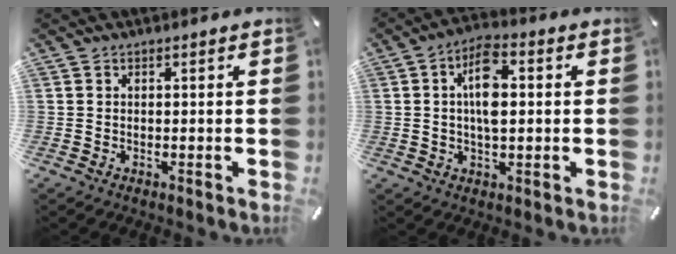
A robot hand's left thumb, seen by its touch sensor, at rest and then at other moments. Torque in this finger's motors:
{"motor_torque": [1.33, 1.78, 0.28, -0.09, 0.32]}